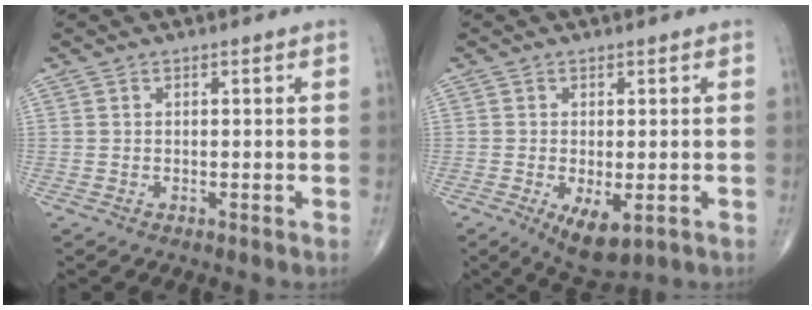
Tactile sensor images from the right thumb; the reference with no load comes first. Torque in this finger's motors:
{"motor_torque": [0.13, 0.31, 0.33, 0.10, 0.14]}